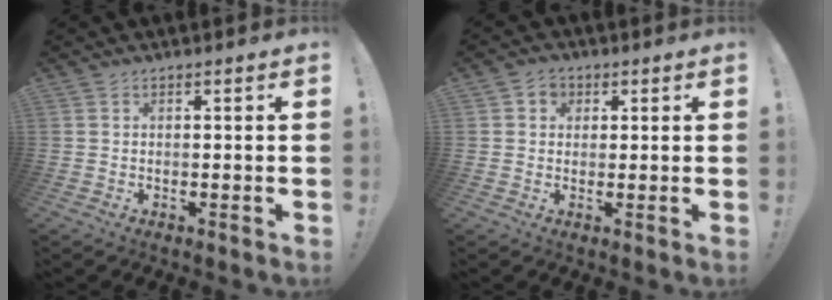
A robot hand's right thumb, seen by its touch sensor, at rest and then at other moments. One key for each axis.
{"total": 3.6, "fx": 1.3, "fy": 3.2, "fz": 1.0, "tx": -0.013, "ty": -0.002, "tz": 0.022}